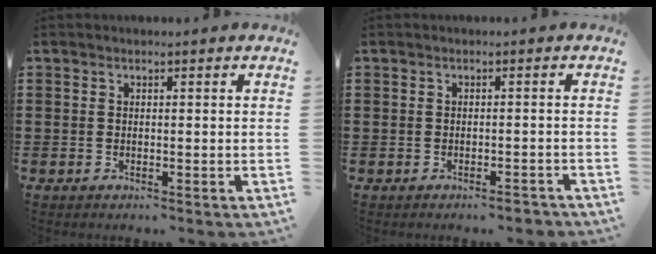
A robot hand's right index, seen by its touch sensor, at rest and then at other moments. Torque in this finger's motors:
{"motor_torque": [-0.78, 0.55, -1.05, -0.21]}